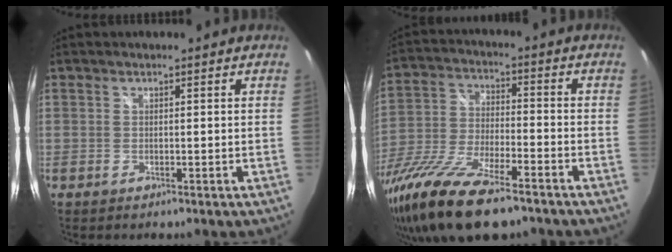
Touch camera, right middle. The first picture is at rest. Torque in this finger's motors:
{"motor_torque": [1.29, -0.85, 0.74, 0.21]}